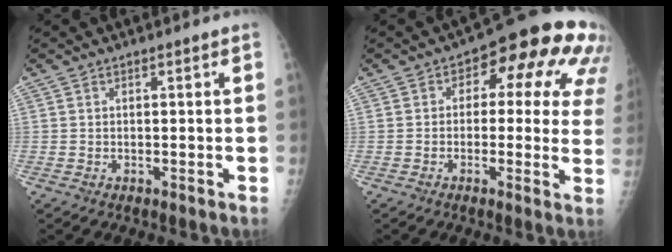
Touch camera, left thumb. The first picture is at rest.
{"total": 15.9, "force": [5.4, 8.5, 12.3], "torque": [-0.086, 0.013, 0.047]}